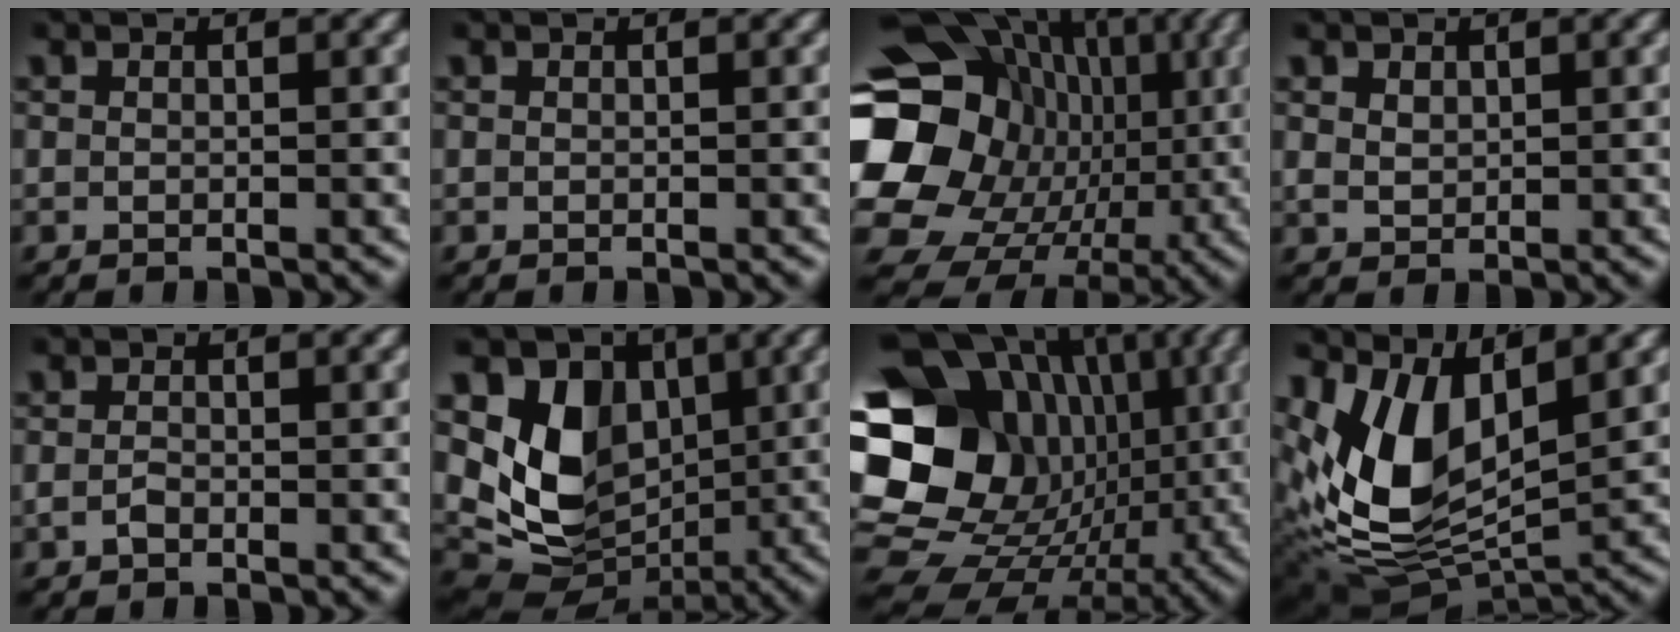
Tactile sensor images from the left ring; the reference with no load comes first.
{"total": 1.0, "force": [-0.1, -0.9, -0.3], "torque": [0.012, -0.014, 0.010]}
{"total": 20.7, "force": [-1.6, 16.8, 12.1], "torque": [-0.239, -0.072, -0.011]}
{"total": 1.3, "force": [0.8, 0.9, 0.5], "torque": [-0.017, -0.014, 0.030]}
{"total": 1.1, "force": [-0.8, 0.7, 0.4], "torque": [-0.016, -0.013, -0.009]}
{"total": 13.4, "force": [0.4, 11.0, 7.6], "torque": [-0.148, -0.036, 0.015]}
{"total": 23.2, "force": [-0.3, 18.0, 14.6], "torque": [-0.262, -0.061, 0.008]}
{"total": 10.5, "force": [0.7, 7.0, 7.8], "torque": [-0.171, -0.040, 0.033]}